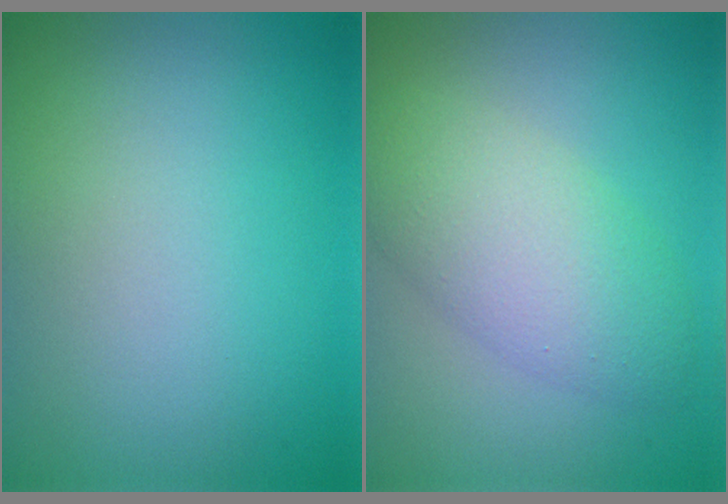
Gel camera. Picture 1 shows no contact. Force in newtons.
{"total": 5.3, "press": 5.3, "slide": 0.2}